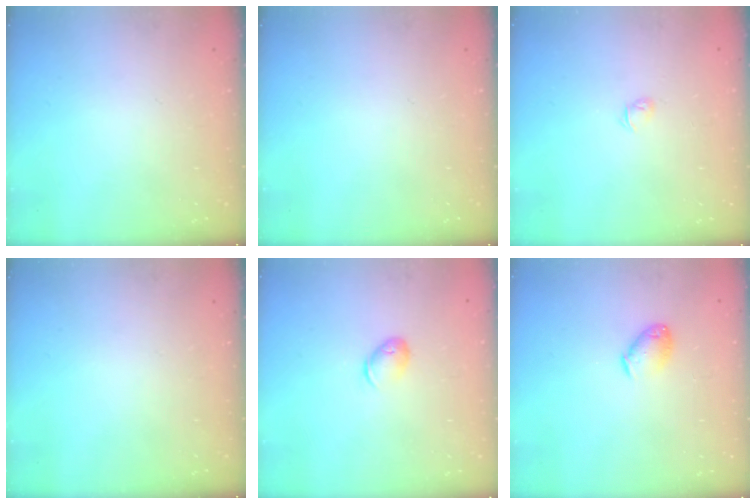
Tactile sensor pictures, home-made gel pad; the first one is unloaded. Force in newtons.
{"total": 0.0}
{"total": 3.1, "press": 3.1, "slide": 0.5}
{"total": 0.0}
{"total": 7.0, "press": 7.0, "slide": 1.0}
{"total": 7.3, "press": 7.3, "slide": 0.8}